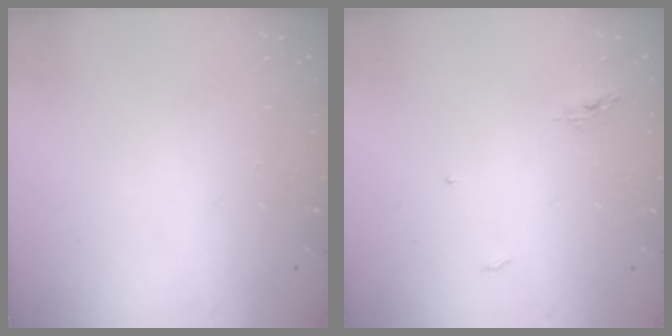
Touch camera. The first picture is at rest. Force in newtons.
{"total": 3.4, "press": 3.4, "slide": 0.0}